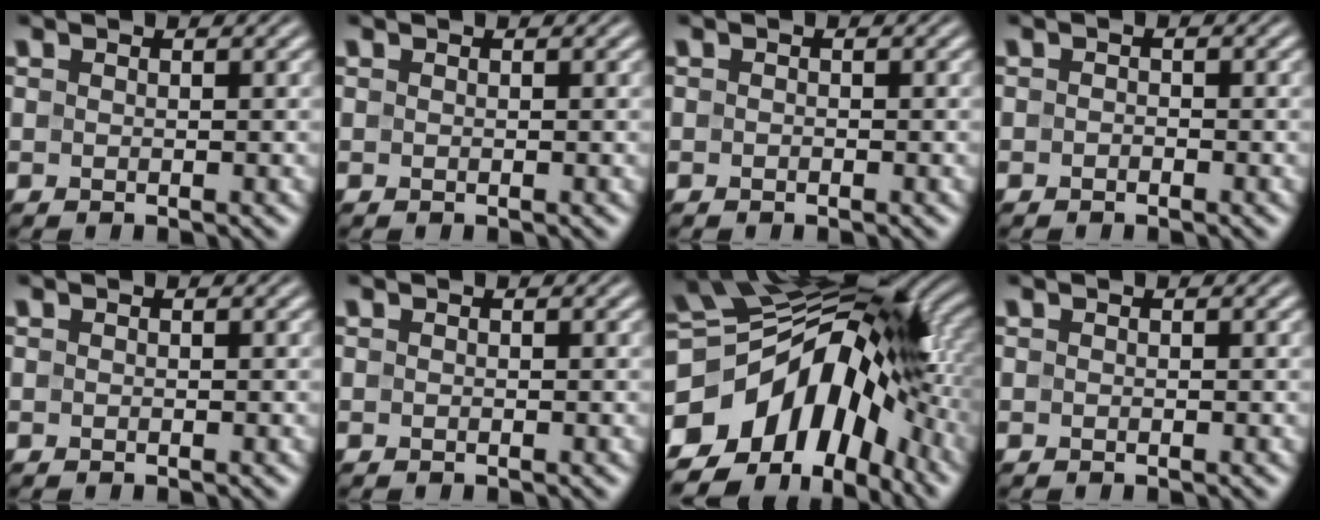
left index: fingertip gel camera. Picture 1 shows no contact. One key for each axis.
{"total": 0.0}
{"total": 0.0}
{"total": 0.6, "fx": -0.4, "fy": 0.4, "fz": 0.3, "tx": -0.004, "ty": -0.001, "tz": -0.007}
{"total": 0.0}
{"total": 0.0}
{"total": 15.3, "fx": -4.8, "fy": 9.6, "fz": 10.9, "tx": -0.171, "ty": 0.009, "tz": -0.098}
{"total": 0.0}